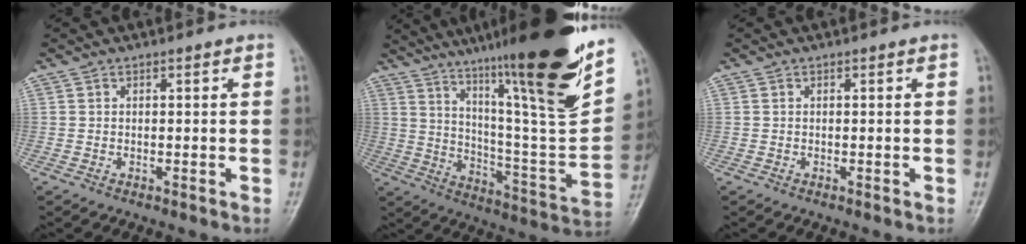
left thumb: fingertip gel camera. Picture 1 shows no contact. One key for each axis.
{"total": 29.9, "fx": 19.2, "fy": 3.6, "fz": 22.6, "tx": -0.329, "ty": -0.079, "tz": 0.301}
{"total": 0.0}